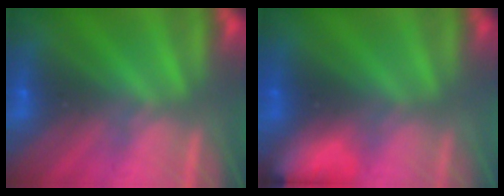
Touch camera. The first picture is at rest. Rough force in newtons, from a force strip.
{"total": 6.0}